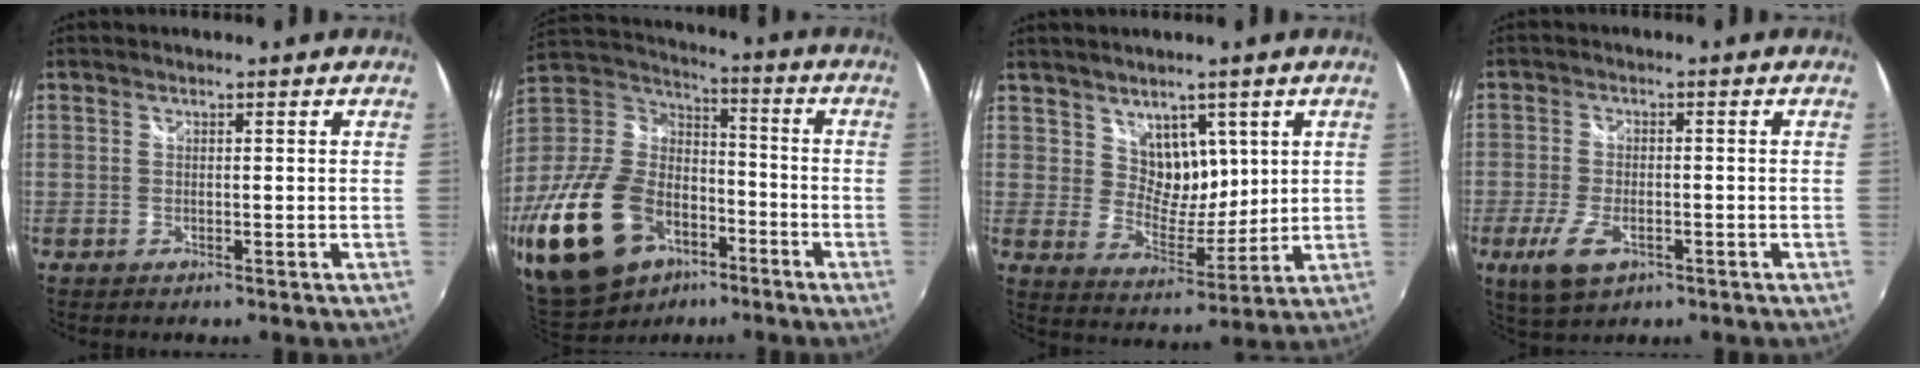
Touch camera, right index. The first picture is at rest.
{"total": 29.8, "force": [-14.9, 18.1, 18.4], "torque": [-0.413, -0.010, -0.248]}
{"total": 7.6, "force": [3.8, 5.6, 3.5], "torque": [-0.046, -0.004, 0.073]}
{"total": 7.7, "force": [-3.6, 3.8, 5.7], "torque": [-0.136, -0.017, -0.064]}